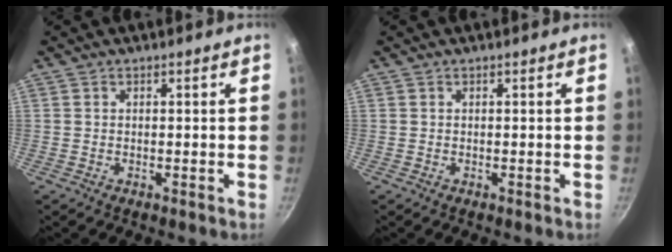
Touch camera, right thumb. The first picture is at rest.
{"total": 0.0}